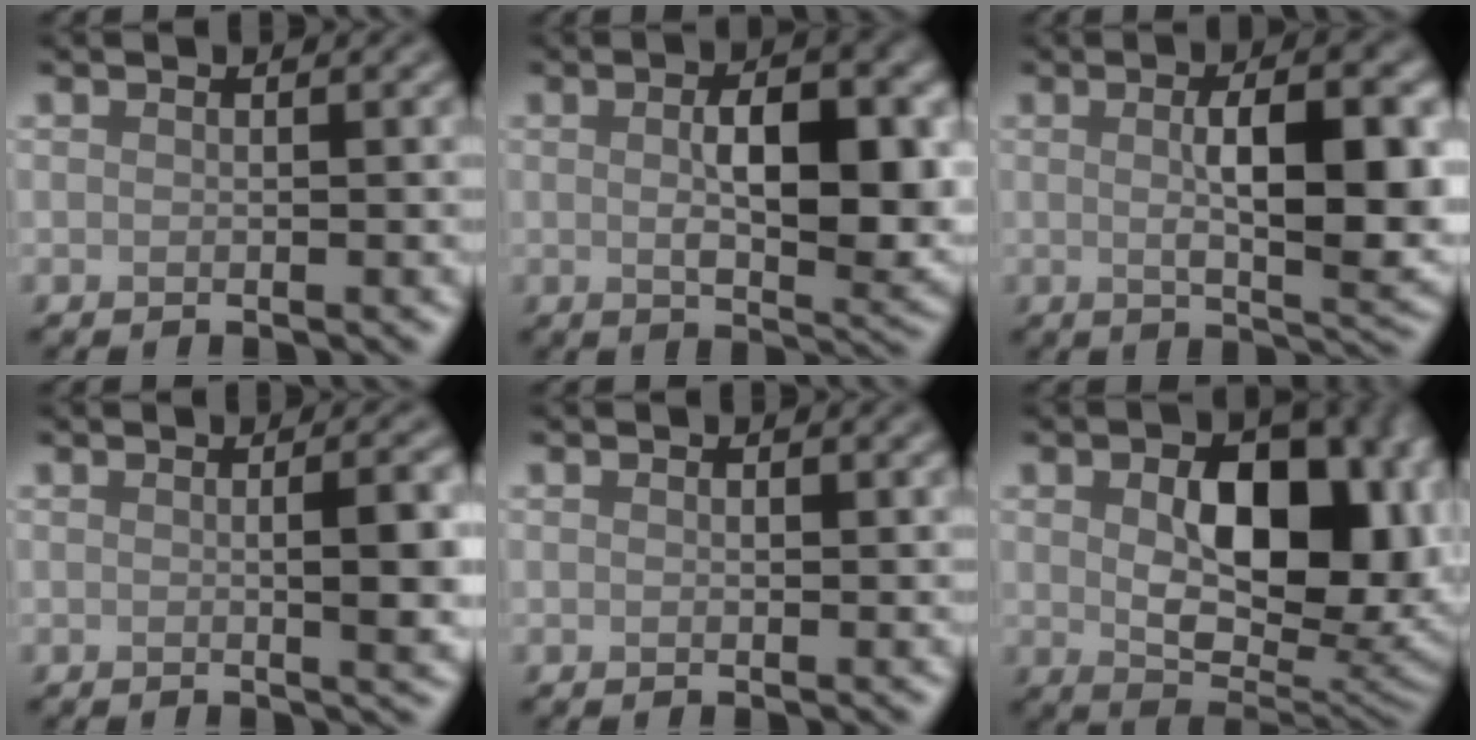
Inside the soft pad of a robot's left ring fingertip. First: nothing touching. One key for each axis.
{"total": 8.0, "fx": 0.5, "fy": 3.4, "fz": 7.2, "tx": -0.110, "ty": -0.004, "tz": 0.012}
{"total": 8.6, "fx": 0.4, "fy": 2.8, "fz": 8.1, "tx": -0.118, "ty": -0.003, "tz": 0.008}
{"total": 4.4, "fx": 0.1, "fy": 1.1, "fz": 4.3, "tx": -0.055, "ty": 0.004, "tz": 0.002}
{"total": 0.7, "fx": 0.3, "fy": 0.4, "fz": 0.5, "tx": -0.006, "ty": -0.002, "tz": 0.003}
{"total": 12.8, "fx": 1.5, "fy": 7.8, "fz": 10.1, "tx": -0.141, "ty": -0.021, "tz": 0.042}